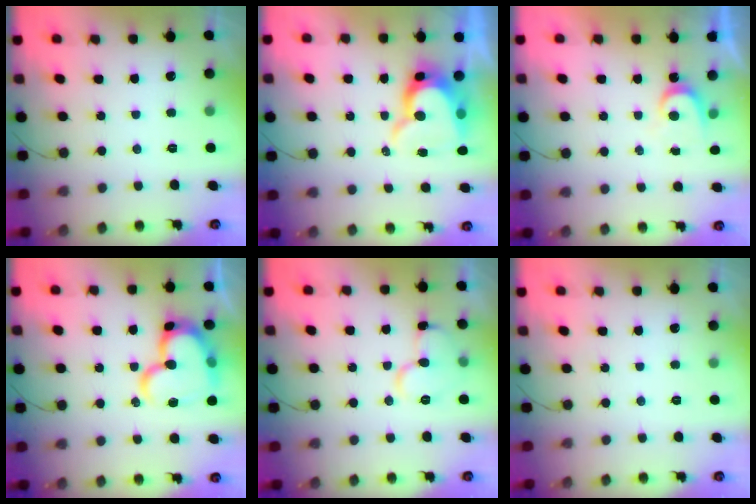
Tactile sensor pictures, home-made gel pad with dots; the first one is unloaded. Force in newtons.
{"total": 12.5, "press": 12.5, "slide": 1.1}
{"total": 3.1, "press": 3.1, "slide": 0.3}
{"total": 20.0, "press": 19.9, "slide": 2.1}
{"total": 10.1, "press": 10.1, "slide": 1.1}
{"total": 0.0}